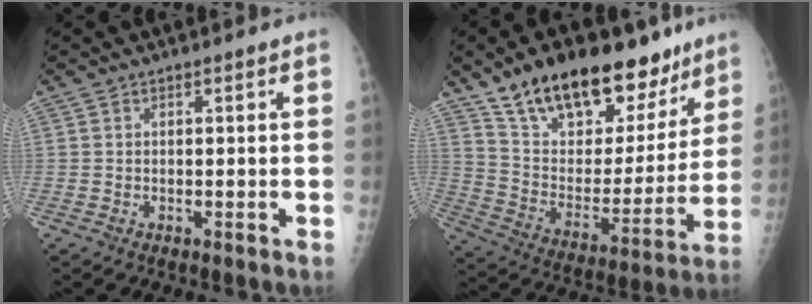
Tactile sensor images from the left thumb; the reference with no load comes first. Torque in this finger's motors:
{"motor_torque": [1.56, 1.54, 1.40, -1.37, 0.29]}